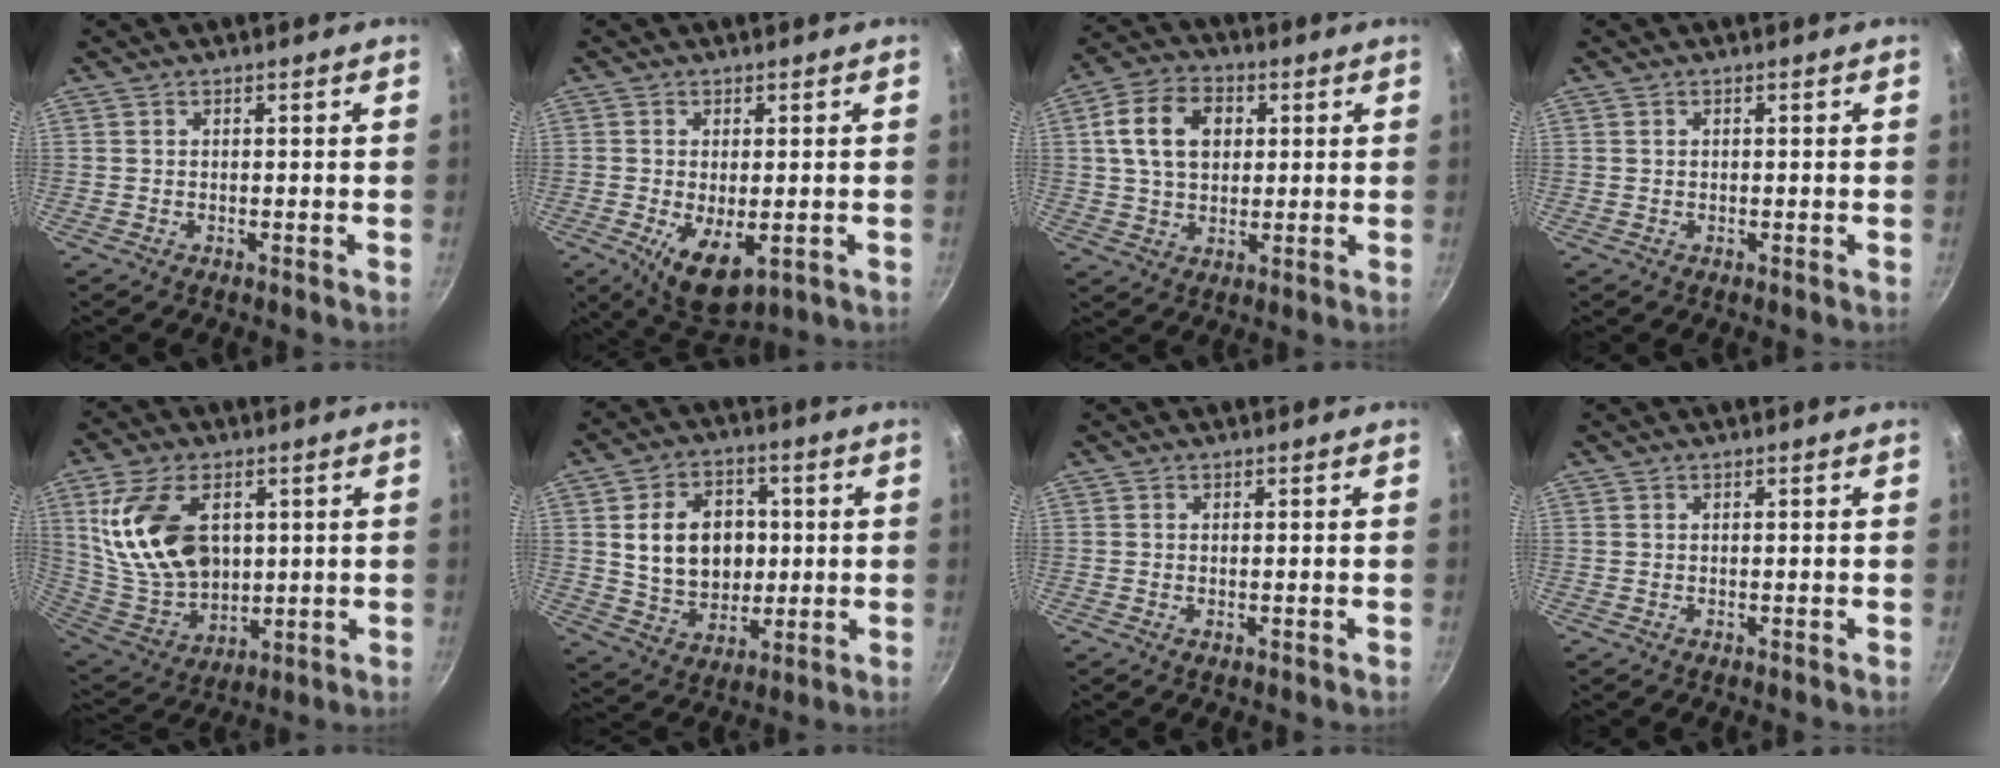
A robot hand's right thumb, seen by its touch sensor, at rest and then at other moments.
{"total": 8.9, "force": [-2.1, 4.3, 7.5], "torque": [-0.115, -0.014, -0.019]}
{"total": 11.7, "force": [2.8, 8.4, 7.7], "torque": [-0.121, 0.011, 0.040]}
{"total": 0.6, "force": [0.2, 0.5, 0.2], "torque": [-0.001, 0.003, 0.004]}
{"total": 18.9, "force": [4.7, 12.2, 13.6], "torque": [-0.235, -0.025, 0.106]}
{"total": 14.4, "force": [1.7, 11.2, 9.0], "torque": [-0.118, 0.003, 0.036]}
{"total": 0.5, "force": [-0.1, 0.2, 0.5], "torque": [-0.008, 0.000, -0.002]}
{"total": 0.0}